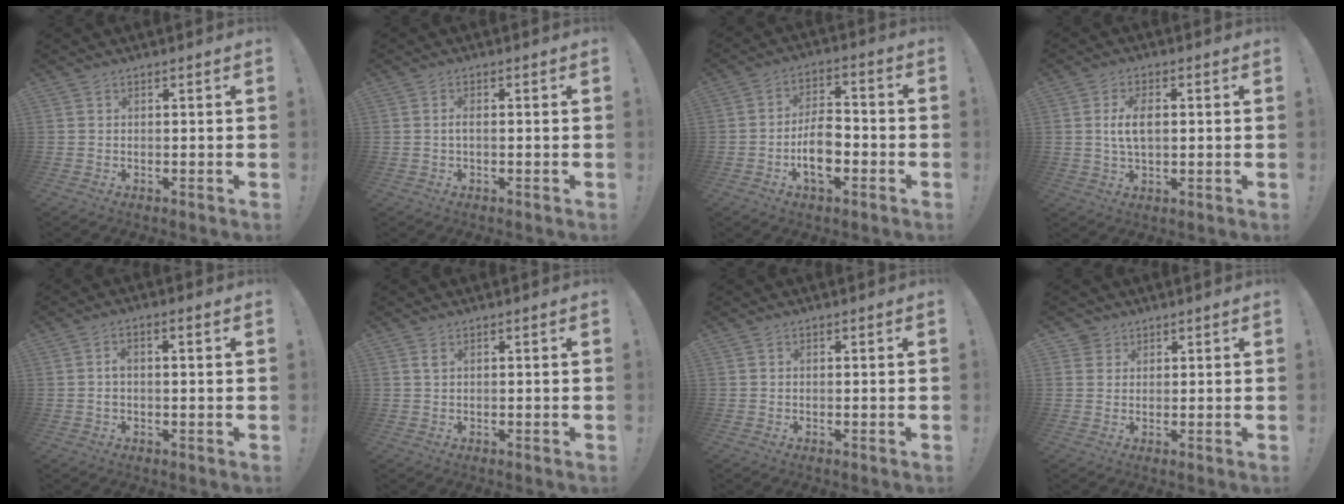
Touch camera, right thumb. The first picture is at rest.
{"total": 1.5, "force": [-0.3, 0.5, 1.4], "torque": [-0.032, 0.007, -0.004]}
{"total": 10.7, "force": [-3.9, 5.6, 8.2], "torque": [-0.142, 0.015, -0.069]}
{"total": 5.1, "force": [1.0, 2.7, 4.2], "torque": [-0.073, -0.002, 0.012]}
{"total": 3.1, "force": [-0.5, 1.0, 2.9], "torque": [-0.057, 0.009, -0.008]}
{"total": 1.0, "force": [0.5, 0.5, 0.7], "torque": [-0.014, 0.000, 0.008]}
{"total": 0.0}
{"total": 3.0, "force": [2.0, 2.2, 0.3], "torque": [-0.008, -0.007, 0.037]}